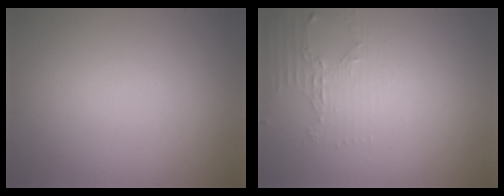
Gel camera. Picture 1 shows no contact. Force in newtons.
{"total": 2.1, "press": 1.5, "slide": 1.4}